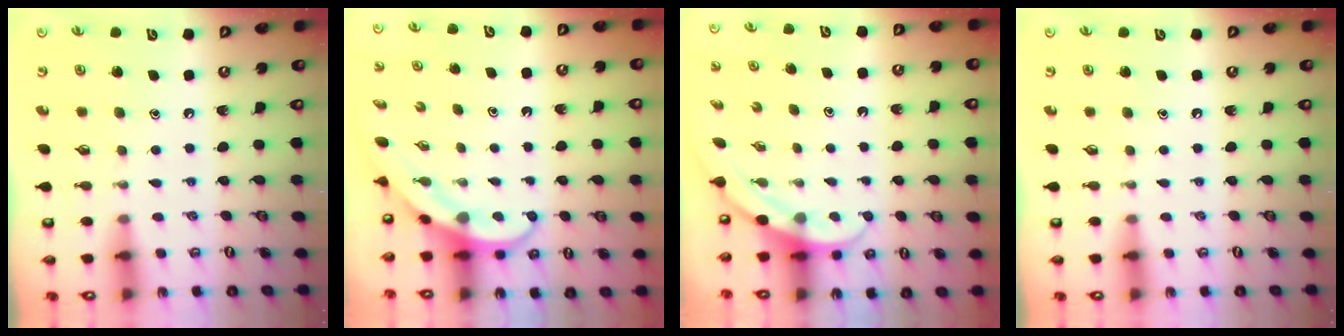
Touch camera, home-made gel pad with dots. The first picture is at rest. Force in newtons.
{"total": 3.7, "press": 3.7, "slide": 0.8}
{"total": 4.8, "press": 4.8, "slide": 0.3}
{"total": 0.0}